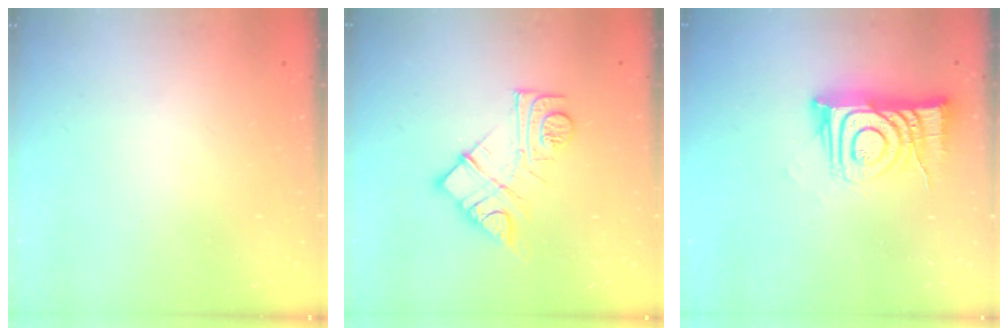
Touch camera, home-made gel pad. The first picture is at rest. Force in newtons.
{"total": 13.0, "press": 12.9, "slide": 0.9}
{"total": 13.3, "press": 13.2, "slide": 1.1}